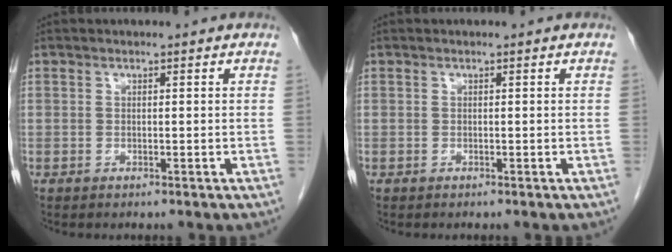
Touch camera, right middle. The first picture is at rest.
{"total": 0.0}